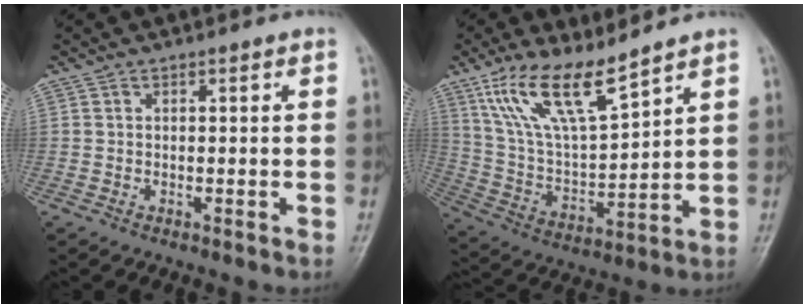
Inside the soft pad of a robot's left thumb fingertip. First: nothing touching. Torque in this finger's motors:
{"motor_torque": [0.79, 0.71, 1.33, -1.44, 0.28]}